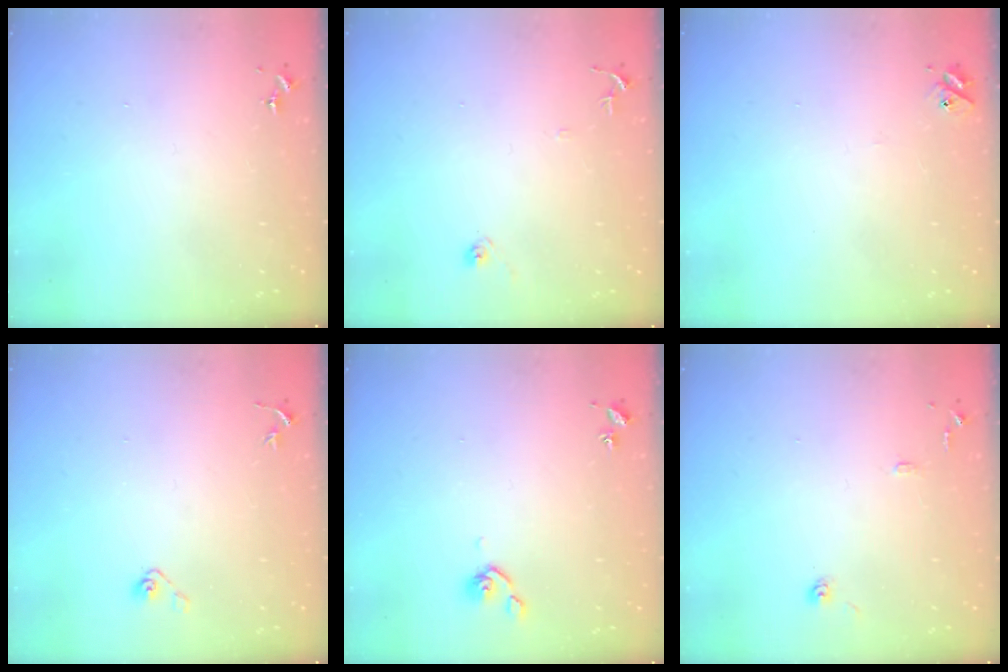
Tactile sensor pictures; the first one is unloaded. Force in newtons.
{"total": 6.4, "press": 6.4, "slide": 0.6}
{"total": 4.5, "press": 4.5, "slide": 0.6}
{"total": 3.9, "press": 3.4, "slide": 2.0}
{"total": 4.6, "press": 4.5, "slide": 1.0}
{"total": 8.8, "press": 8.8, "slide": 0.8}